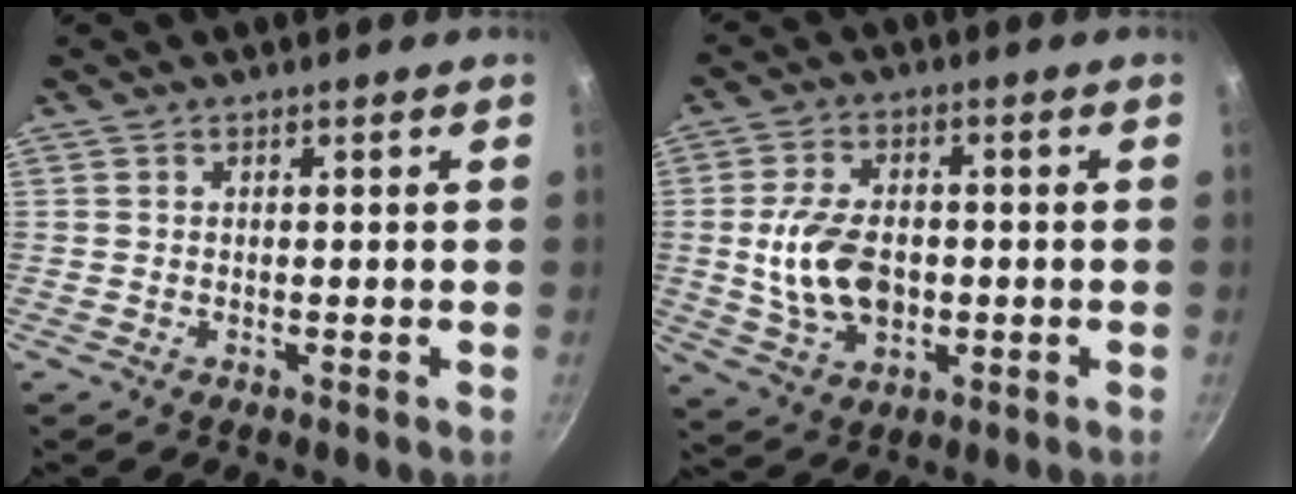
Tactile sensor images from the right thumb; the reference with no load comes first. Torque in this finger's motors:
{"motor_torque": [-0.20, 0.19, 1.04, 0.37, 0.06]}